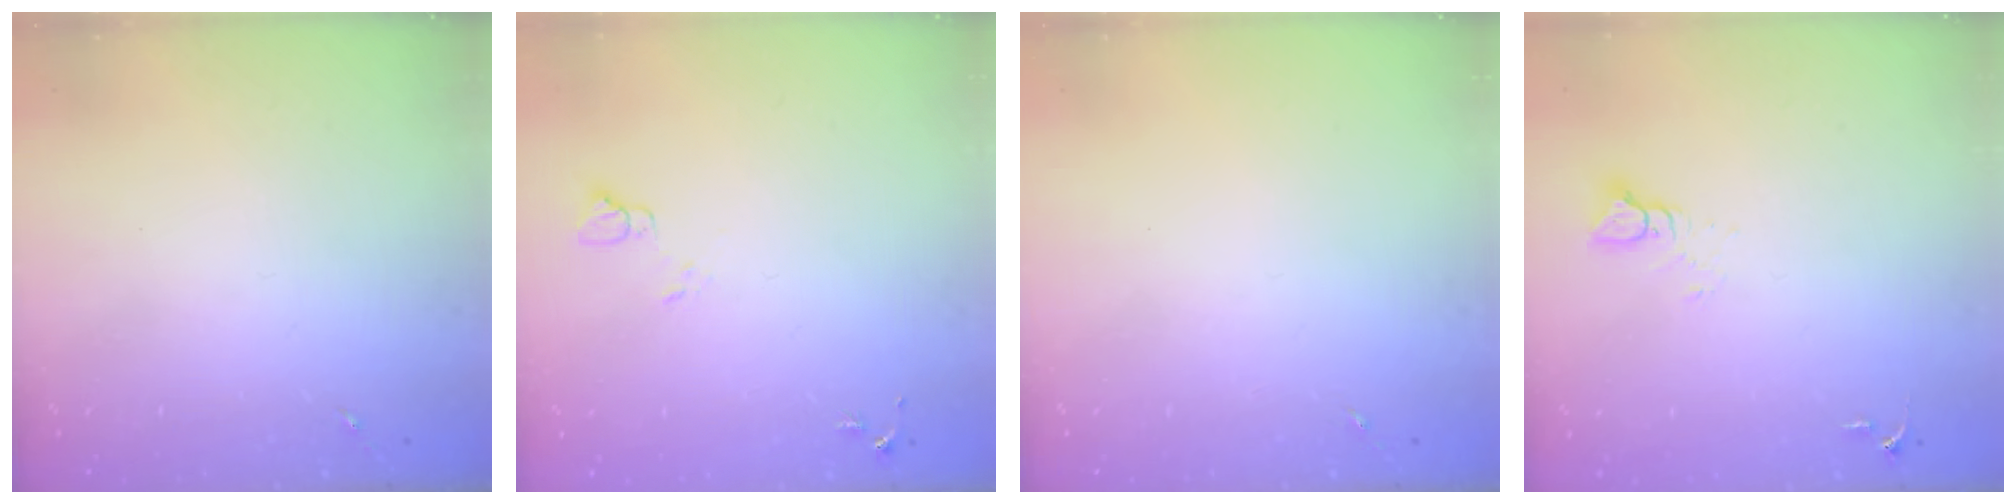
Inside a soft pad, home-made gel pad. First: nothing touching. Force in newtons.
{"total": 4.5, "press": 4.5, "slide": 0.4}
{"total": 0.0}
{"total": 4.2, "press": 4.2, "slide": 0.2}